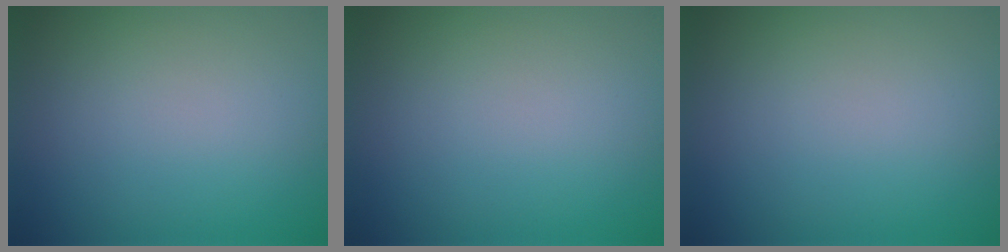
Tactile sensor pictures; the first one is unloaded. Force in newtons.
{"total": 0.0}
{"total": 0.0}